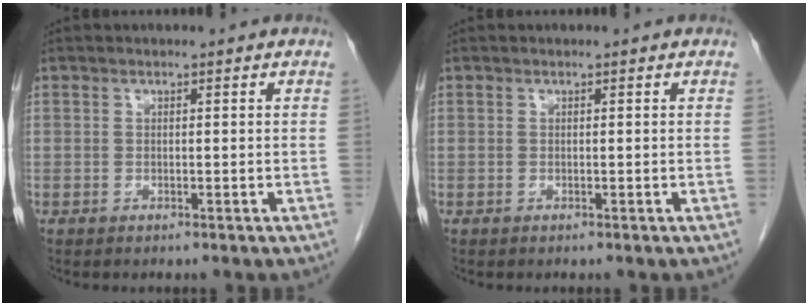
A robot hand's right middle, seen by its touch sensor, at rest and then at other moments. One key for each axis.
{"total": 0.0}